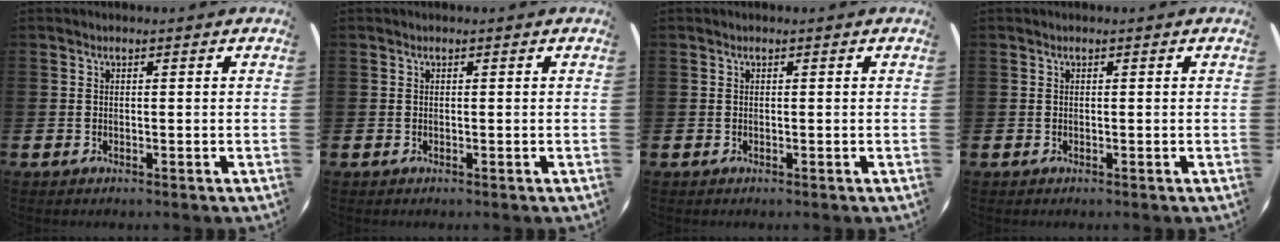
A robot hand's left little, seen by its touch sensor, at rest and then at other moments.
{"total": 0.0}
{"total": 0.0}
{"total": 0.0}